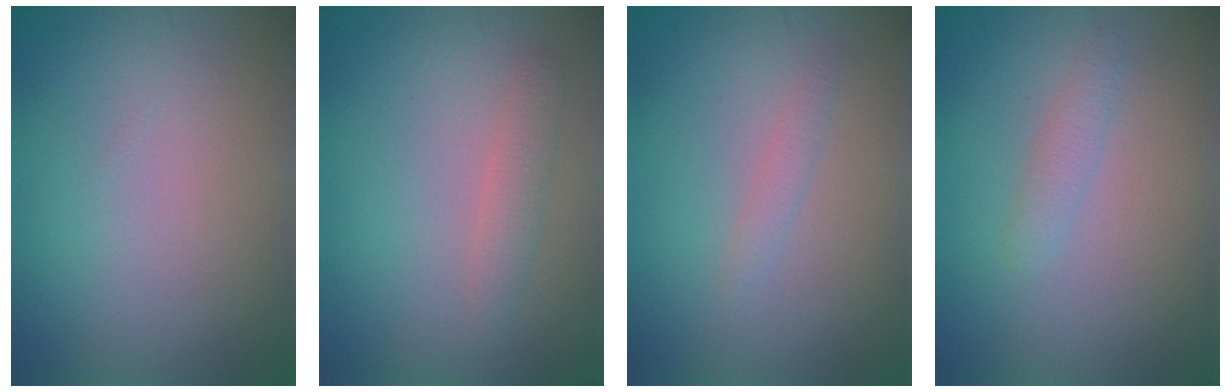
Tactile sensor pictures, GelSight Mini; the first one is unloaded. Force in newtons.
{"total": 1.6, "press": 1.6, "slide": 0.0}
{"total": 1.0, "press": 1.0, "slide": 0.1}
{"total": 1.3, "press": 1.3, "slide": 0.0}